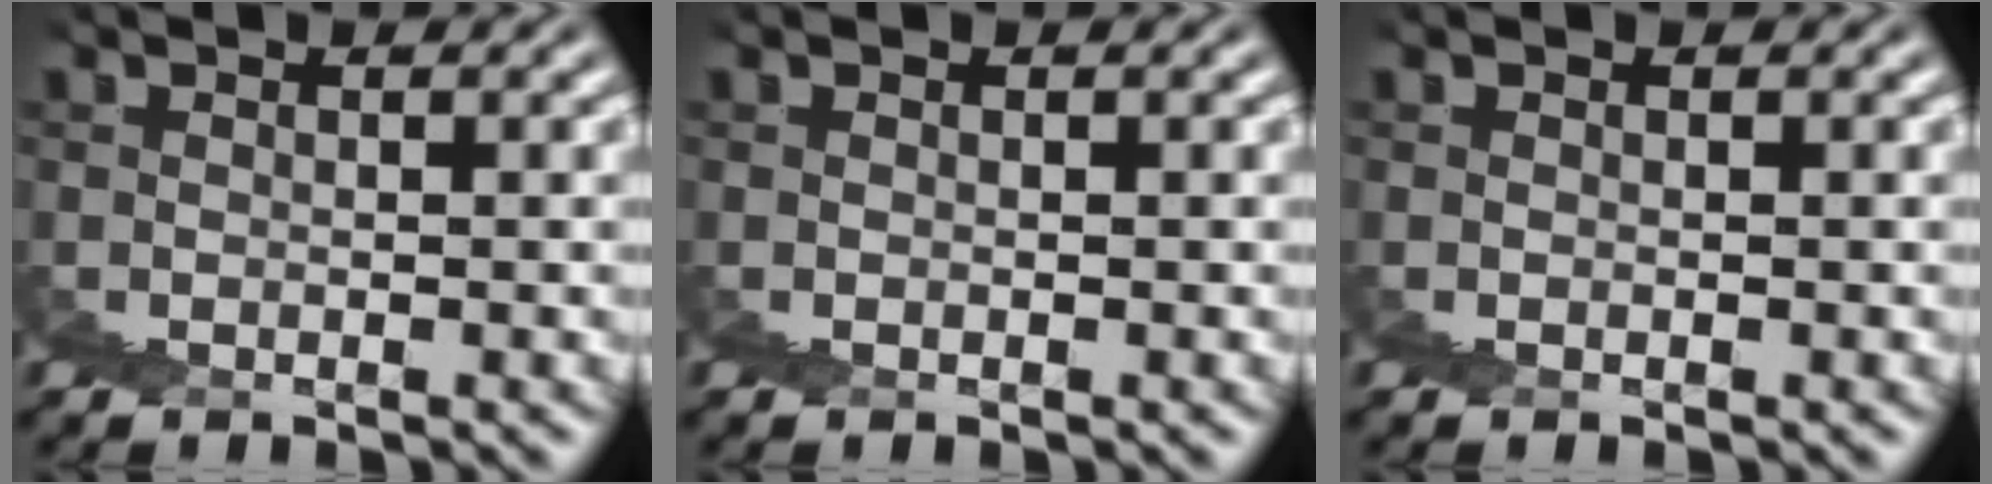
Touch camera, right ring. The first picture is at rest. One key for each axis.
{"total": 0.0}
{"total": 0.0}